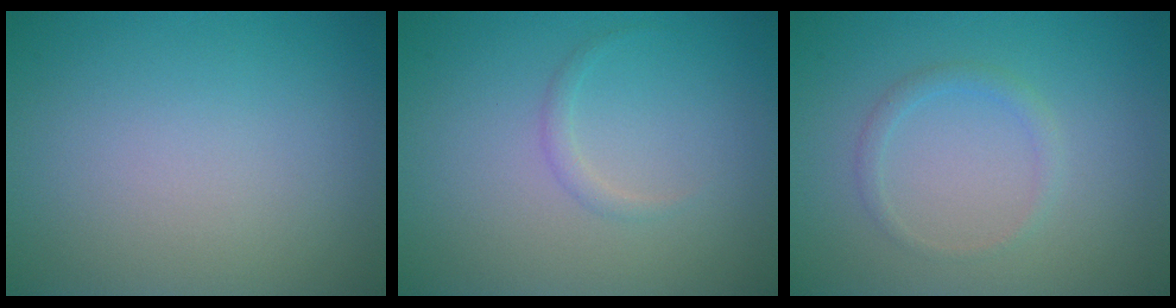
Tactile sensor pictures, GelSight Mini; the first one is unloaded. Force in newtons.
{"total": 0.8, "press": 0.8, "slide": 0.0}
{"total": 1.2, "press": 1.2, "slide": 0.0}